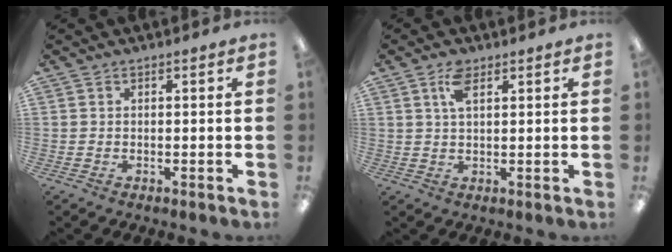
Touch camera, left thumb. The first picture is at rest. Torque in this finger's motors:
{"motor_torque": [-0.02, 0.06, -0.15, -0.24, 0.05]}